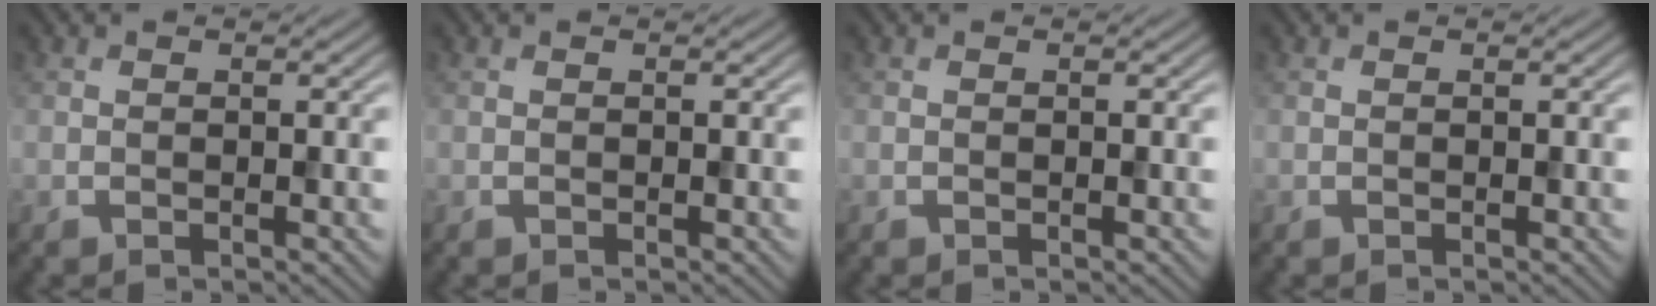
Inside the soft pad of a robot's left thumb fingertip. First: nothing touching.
{"total": 0.0}
{"total": 0.0}
{"total": 0.0}